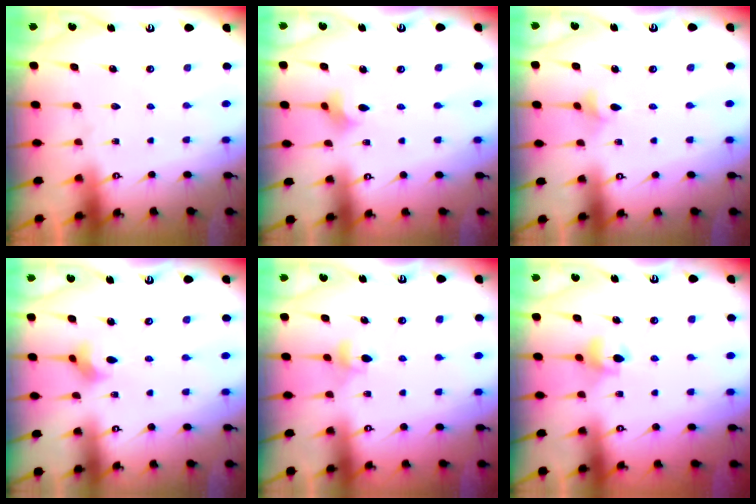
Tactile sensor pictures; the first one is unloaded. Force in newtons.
{"total": 3.9, "press": 3.8, "slide": 0.5}
{"total": 3.1, "press": 3.0, "slide": 0.6}
{"total": 3.2, "press": 3.2, "slide": 0.6}
{"total": 5.4, "press": 5.3, "slide": 1.0}
{"total": 5.9, "press": 5.8, "slide": 0.6}